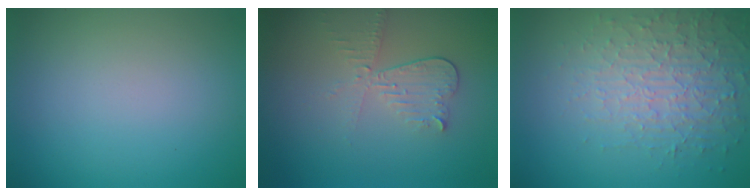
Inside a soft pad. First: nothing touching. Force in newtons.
{"total": 3.0, "press": 2.6, "slide": 1.5}
{"total": 3.9, "press": 3.8, "slide": 0.8}